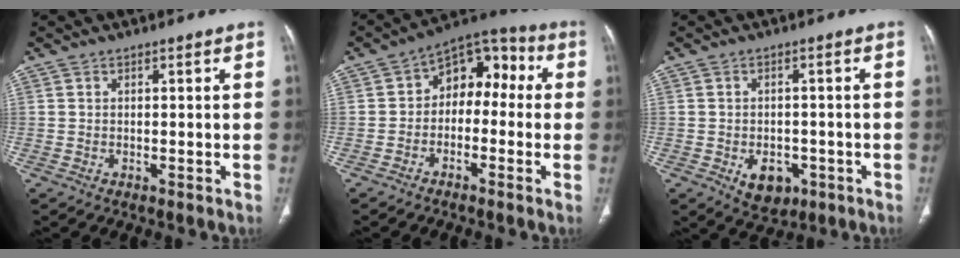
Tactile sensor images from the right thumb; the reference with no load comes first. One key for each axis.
{"total": 10.2, "fx": -0.6, "fy": 7.3, "fz": 7.1, "tx": -0.059, "ty": 0.049, "tz": -0.028}
{"total": 8.2, "fx": -3.4, "fy": 5.7, "fz": 4.9, "tx": -0.048, "ty": 0.014, "tz": -0.037}